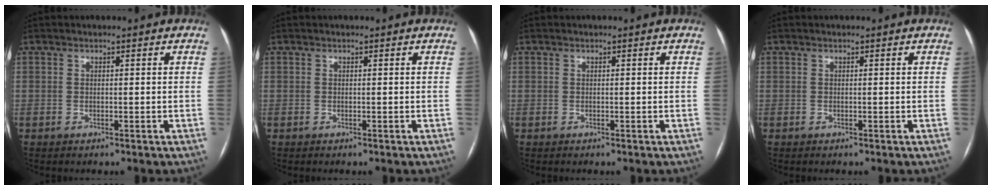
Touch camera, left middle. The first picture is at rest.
{"total": 0.0}
{"total": 0.0}
{"total": 0.0}